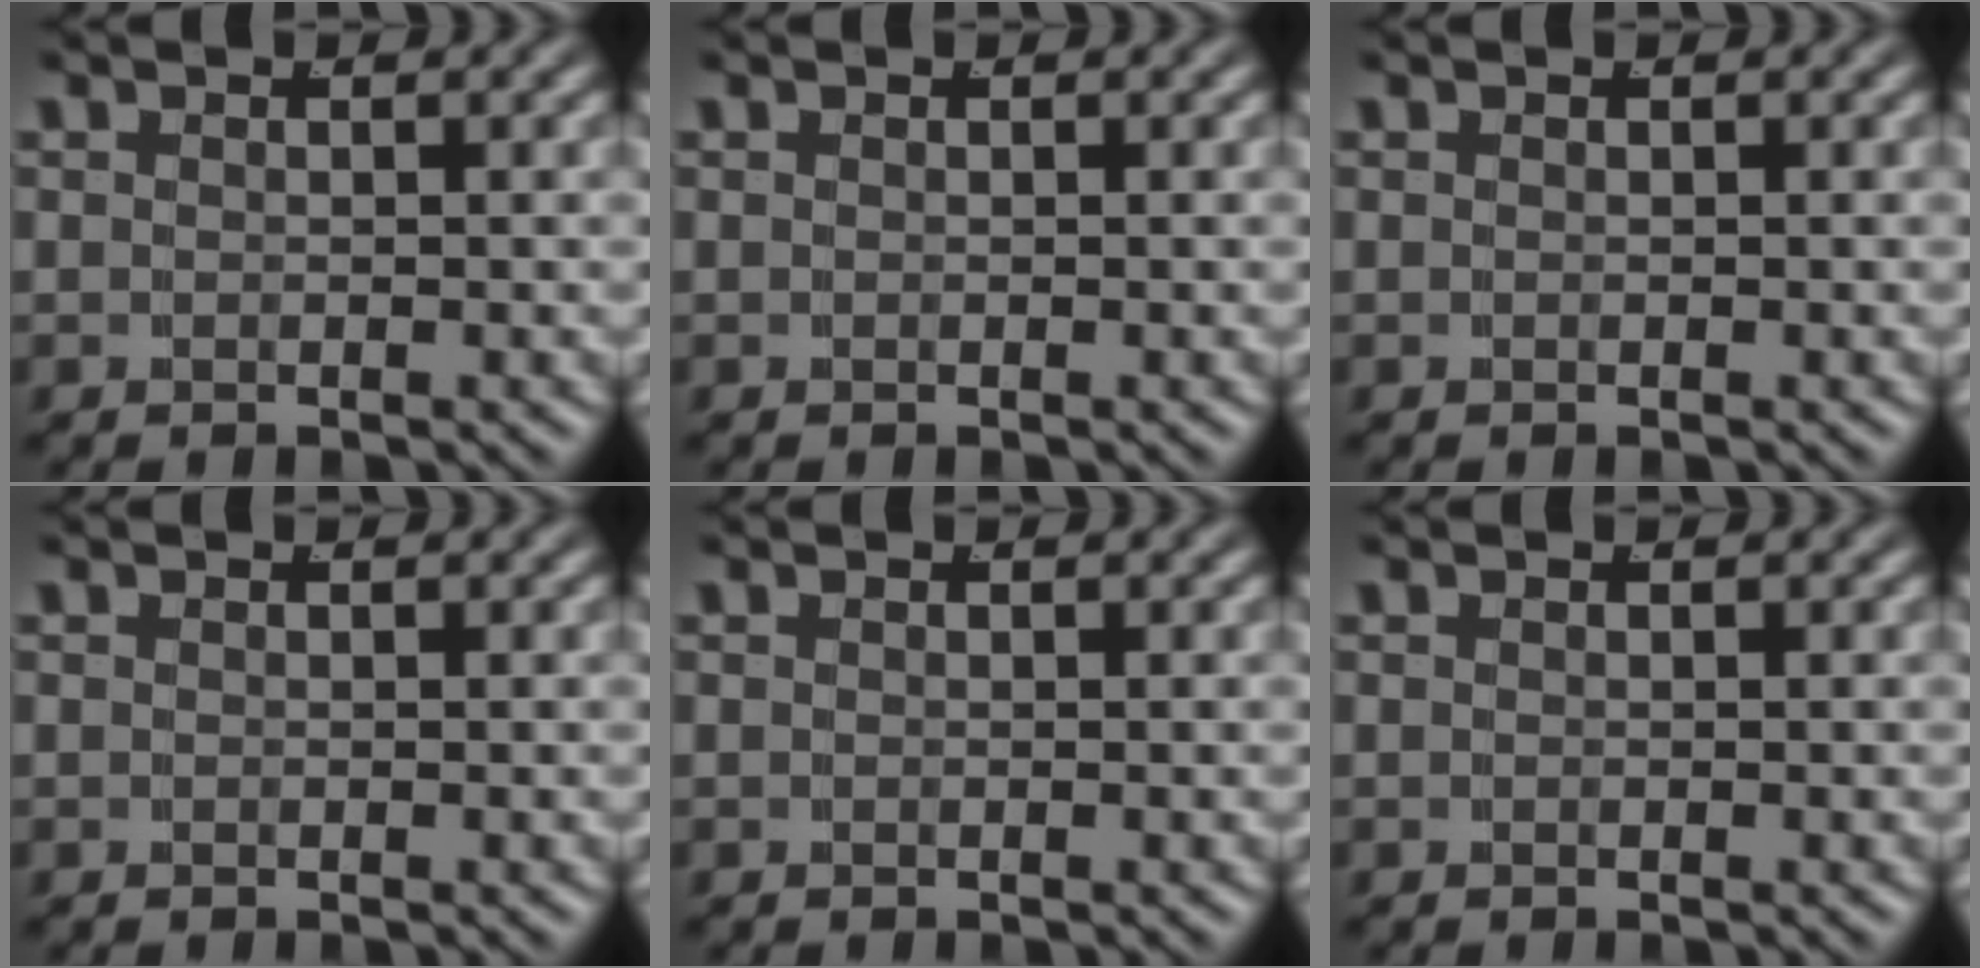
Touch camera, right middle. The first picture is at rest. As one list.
[{"total": 0.0}, {"total": 0.0}, {"total": 0.0}, {"total": 0.0}, {"total": 0.0}]